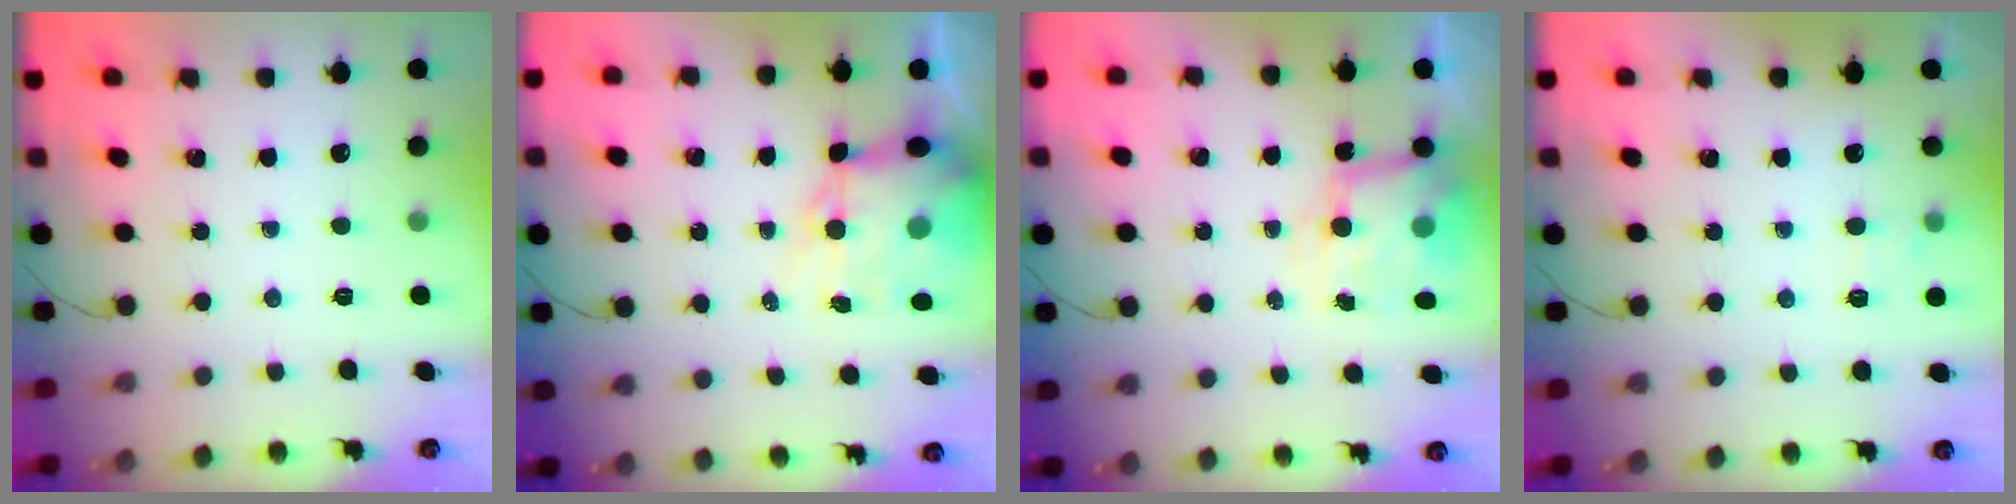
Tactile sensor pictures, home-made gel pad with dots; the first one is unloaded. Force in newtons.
{"total": 10.7, "press": 10.3, "slide": 3.1}
{"total": 7.7, "press": 7.6, "slide": 0.8}
{"total": 6.6, "press": 6.5, "slide": 1.3}